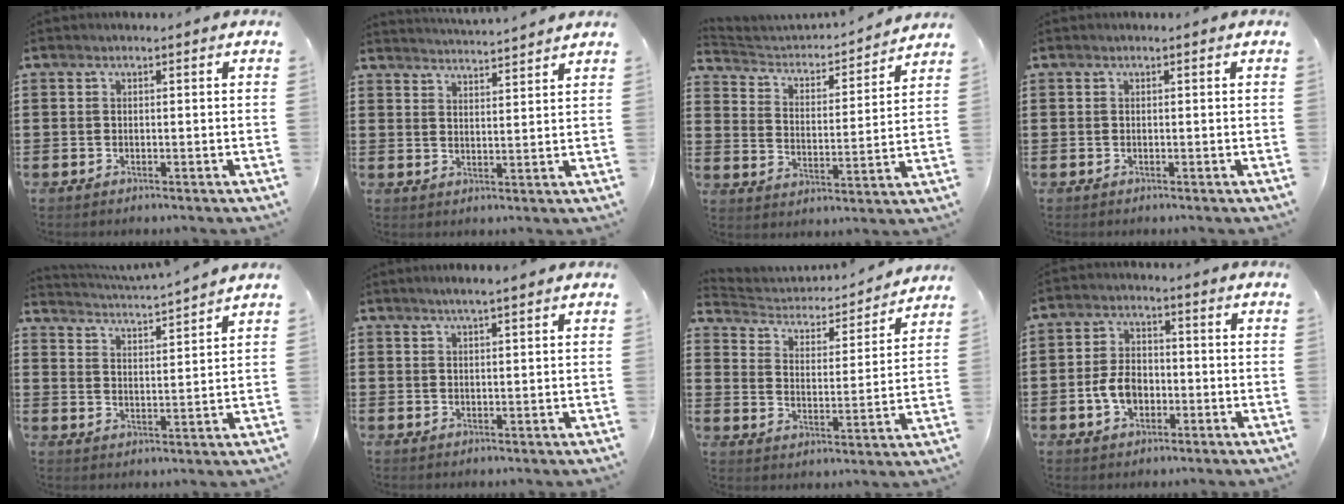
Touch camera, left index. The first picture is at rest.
{"total": 3.4, "force": [3.3, -0.7, 0.0], "torque": [-0.011, -0.020, 0.059]}
{"total": 2.7, "force": [2.6, 0.8, 0.2], "torque": [-0.027, -0.030, 0.034]}
{"total": 0.0}
{"total": 3.3, "force": [3.1, -0.7, 0.5], "torque": [-0.028, -0.028, 0.048]}
{"total": 2.0, "force": [1.6, -0.1, 1.2], "torque": [-0.026, 0.002, 0.029]}
{"total": 2.9, "force": [2.7, 1.1, 0.2], "torque": [-0.027, -0.026, 0.035]}
{"total": 5.5, "force": [-1.5, 3.6, 3.9], "torque": [-0.100, 0.000, -0.036]}